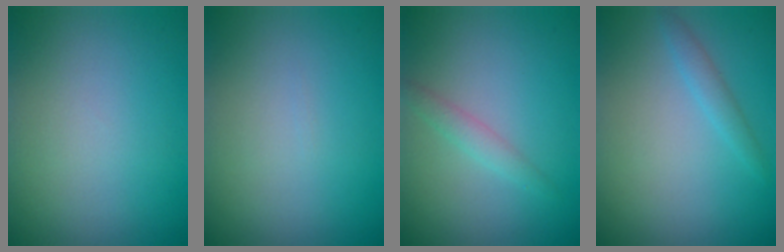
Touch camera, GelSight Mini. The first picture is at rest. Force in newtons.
{"total": 0.0}
{"total": 1.4, "press": 1.4, "slide": 0.1}
{"total": 1.4, "press": 1.4, "slide": 0.1}